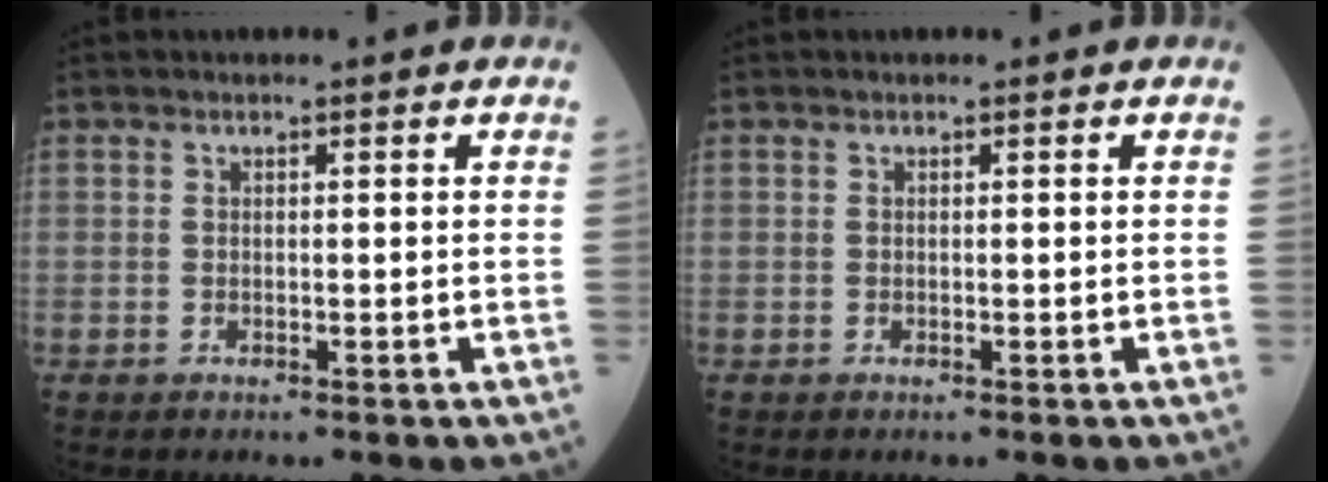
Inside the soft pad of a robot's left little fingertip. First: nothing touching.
{"total": 0.0}